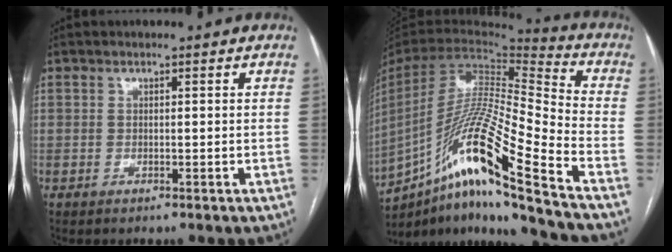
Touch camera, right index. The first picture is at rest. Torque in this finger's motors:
{"motor_torque": [1.10, -1.04, 0.60, 0.21]}